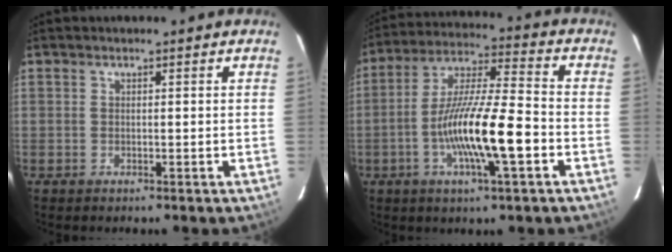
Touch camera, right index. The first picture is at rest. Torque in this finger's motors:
{"motor_torque": [0.92, -0.29, 0.85, 0.21]}